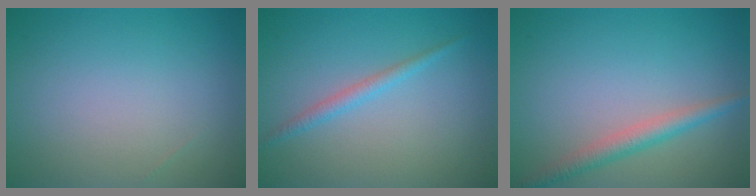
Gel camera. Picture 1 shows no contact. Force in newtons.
{"total": 1.5, "press": 1.5, "slide": 0.1}
{"total": 2.5, "press": 2.5, "slide": 0.1}